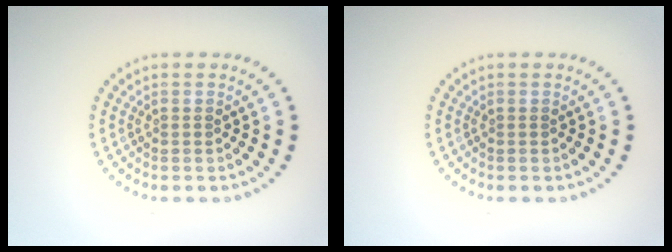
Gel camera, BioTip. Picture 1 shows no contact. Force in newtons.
{"total": 0.0}